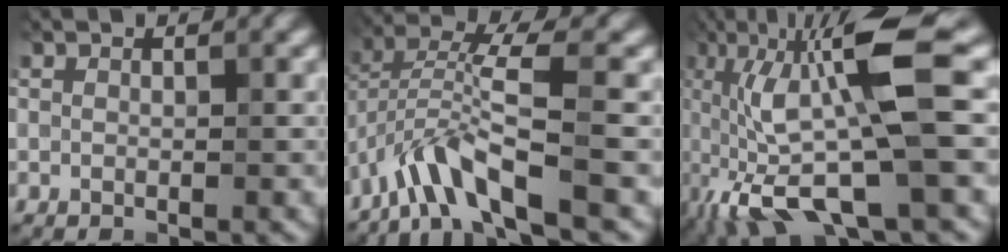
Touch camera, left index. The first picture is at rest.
{"total": 5.8, "force": [-3.5, 0.5, 4.6], "torque": [-0.096, 0.012, -0.074]}
{"total": 11.3, "force": [-1.2, 2.4, 11.0], "torque": [-0.206, 0.010, -0.028]}